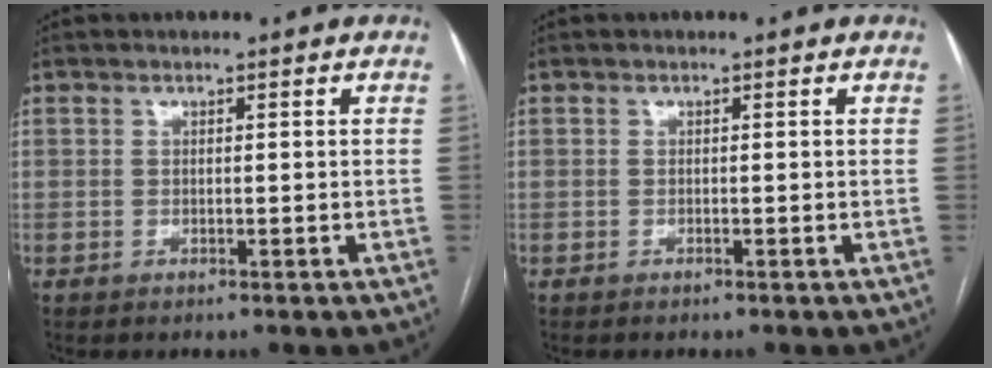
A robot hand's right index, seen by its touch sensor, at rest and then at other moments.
{"total": 0.0}